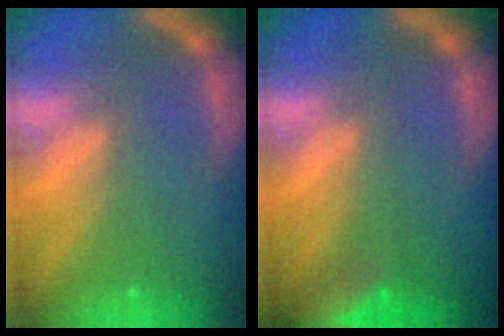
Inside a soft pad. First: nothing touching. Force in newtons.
{"total": 7.0}